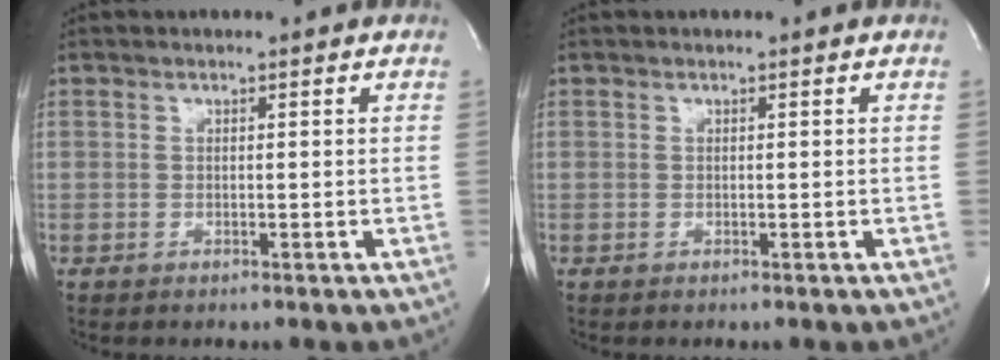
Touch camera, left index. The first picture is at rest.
{"total": 0.0}